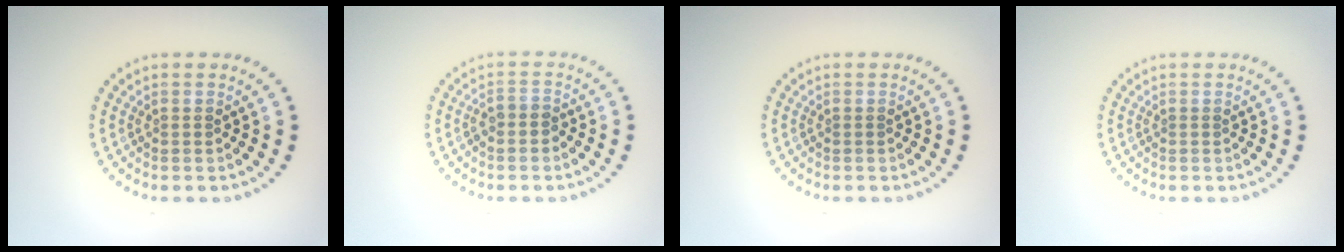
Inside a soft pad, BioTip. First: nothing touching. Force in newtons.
{"total": 1.5, "press": 1.2, "slide": 0.8}
{"total": 0.0}
{"total": 0.0}